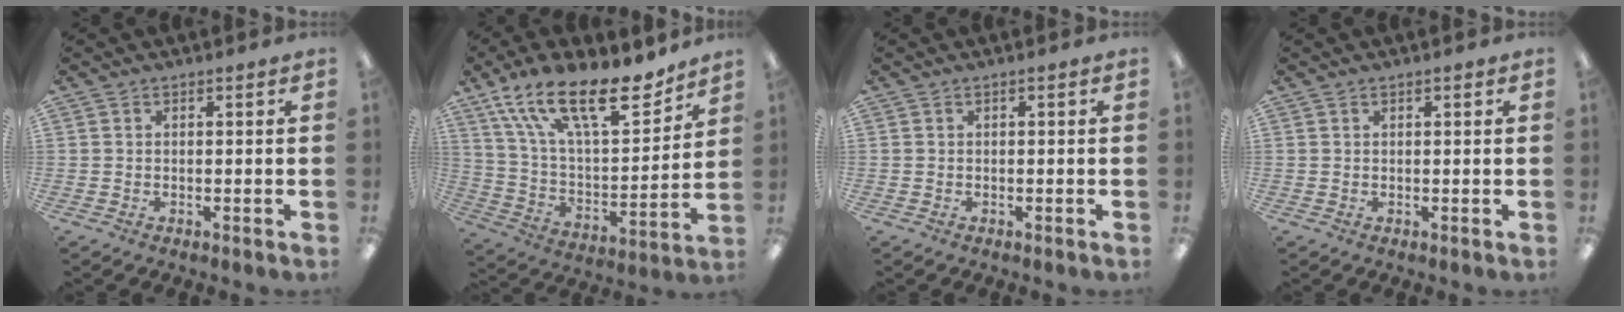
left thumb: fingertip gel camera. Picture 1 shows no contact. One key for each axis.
{"total": 22.9, "fx": 15.9, "fy": 8.3, "fz": 14.2, "tx": -0.245, "ty": -0.092, "tz": 0.277}
{"total": 0.0}
{"total": 0.5, "fx": 0.4, "fy": 0.3, "fz": 0.1, "tx": -0.002, "ty": 0.002, "tz": 0.008}